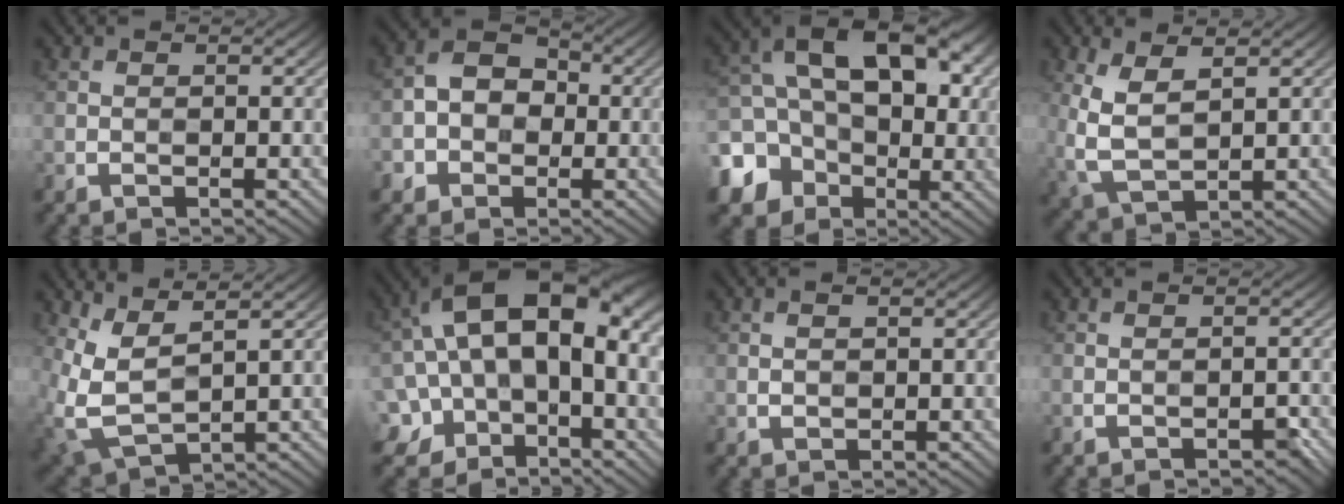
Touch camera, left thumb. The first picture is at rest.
{"total": 5.9, "force": [-1.3, 5.0, 2.9], "torque": [-0.048, 0.001, -0.037]}
{"total": 14.5, "force": [-1.7, 11.4, 8.7], "torque": [-0.159, -0.009, -0.042]}
{"total": 6.1, "force": [1.9, 3.0, 5.0], "torque": [-0.131, -0.003, 0.039]}
{"total": 7.5, "force": [2.9, 3.4, 6.1], "torque": [-0.168, -0.010, 0.064]}
{"total": 18.3, "force": [-0.9, 11.3, 14.4], "torque": [-0.251, 0.001, -0.012]}
{"total": 1.3, "force": [0.3, 0.8, 1.0], "torque": [-0.023, 0.000, 0.009]}
{"total": 1.2, "force": [-0.8, 0.4, 0.8], "torque": [-0.011, 0.002, -0.011]}